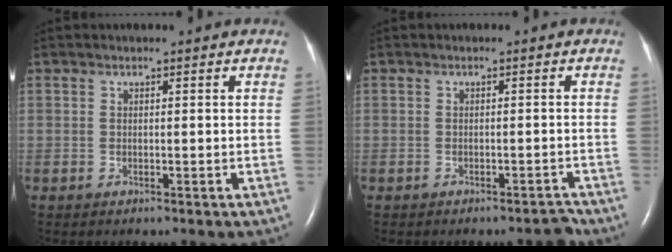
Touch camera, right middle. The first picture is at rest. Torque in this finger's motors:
{"motor_torque": [-0.08, -0.04, -0.03, 0.00]}